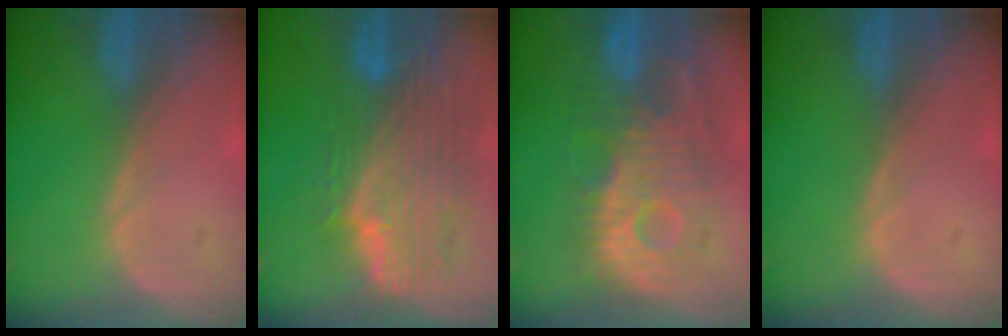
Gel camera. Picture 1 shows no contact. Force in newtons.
{"total": 11.1, "press": 9.5, "slide": 5.7}
{"total": 11.8, "press": 10.6, "slide": 5.1}
{"total": 0.0}